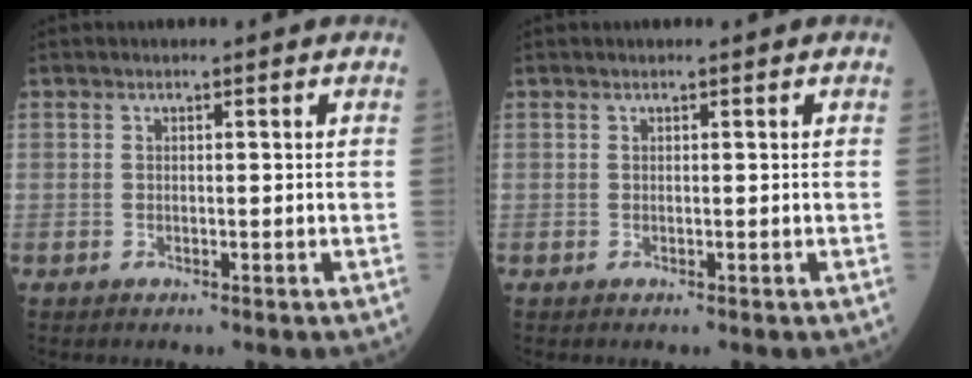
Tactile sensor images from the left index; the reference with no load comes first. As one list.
[{"total": 0.0}]